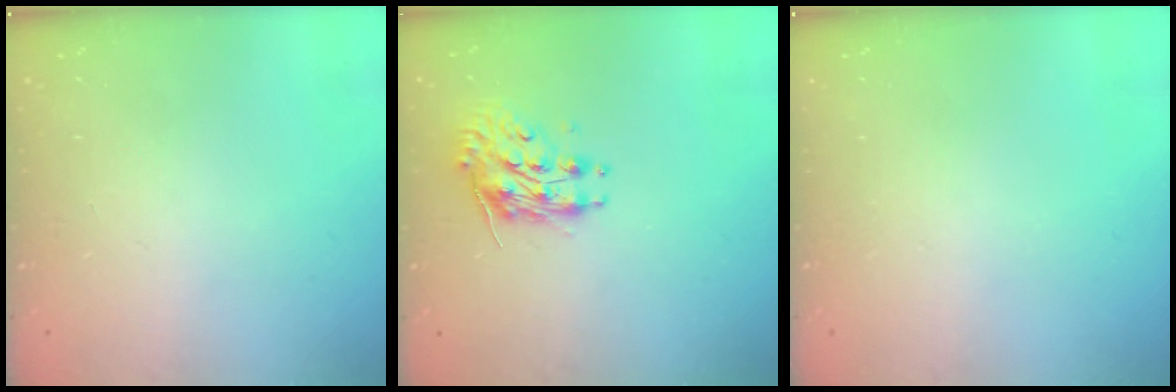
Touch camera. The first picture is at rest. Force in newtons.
{"total": 9.2, "press": 9.2, "slide": 0.2}
{"total": 0.0}